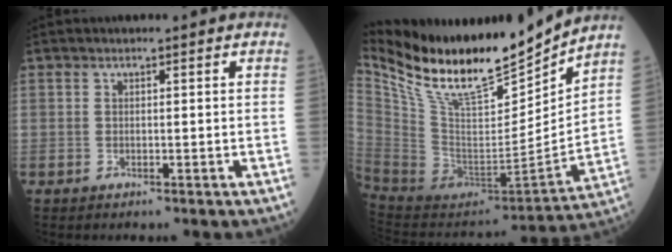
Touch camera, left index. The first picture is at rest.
{"total": 22.8, "force": [19.6, 4.1, 11.1], "torque": [-0.211, -0.029, 0.347]}